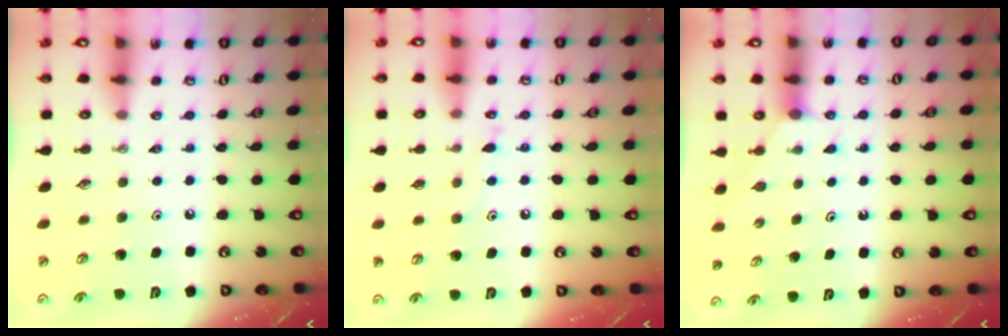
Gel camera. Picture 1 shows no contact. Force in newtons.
{"total": 6.4, "press": 6.4, "slide": 0.6}
{"total": 2.0, "press": 2.0, "slide": 0.2}